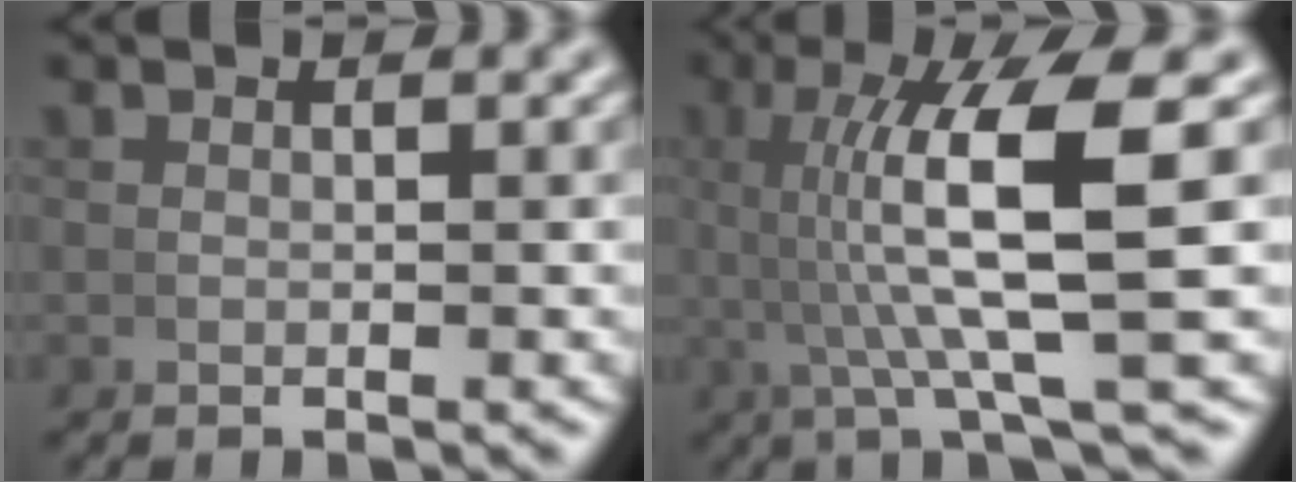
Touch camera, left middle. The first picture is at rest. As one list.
[{"total": 8.7, "force": [1.7, 1.2, 8.5], "torque": [-0.159, 0.006, 0.027]}]